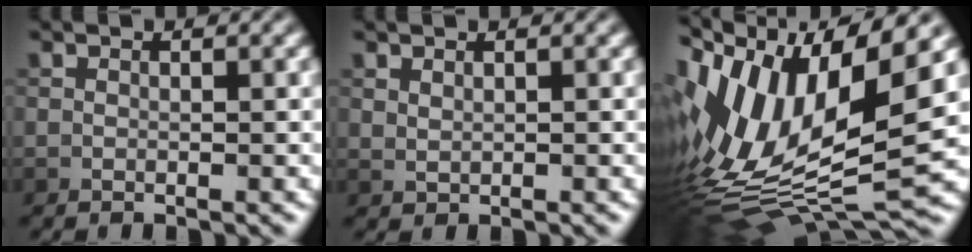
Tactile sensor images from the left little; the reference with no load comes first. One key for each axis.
{"total": 0.7, "fx": 0.5, "fy": 0.3, "fz": 0.3, "tx": -0.011, "ty": -0.002, "tz": 0.016}
{"total": 15.2, "fx": 0.4, "fy": 6.5, "fz": 13.8, "tx": -0.270, "ty": 0.014, "tz": 0.008}